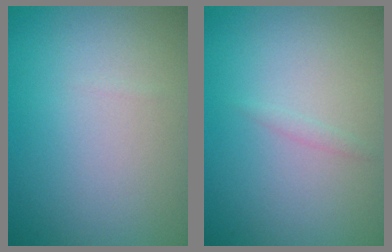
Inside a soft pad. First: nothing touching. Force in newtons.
{"total": 0.5, "press": 0.5, "slide": 0.1}